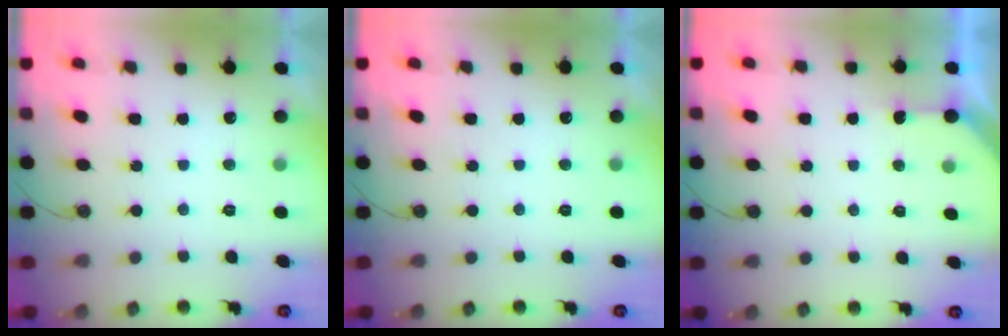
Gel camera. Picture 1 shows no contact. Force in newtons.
{"total": 0.0}
{"total": 2.7, "press": 2.7, "slide": 0.2}